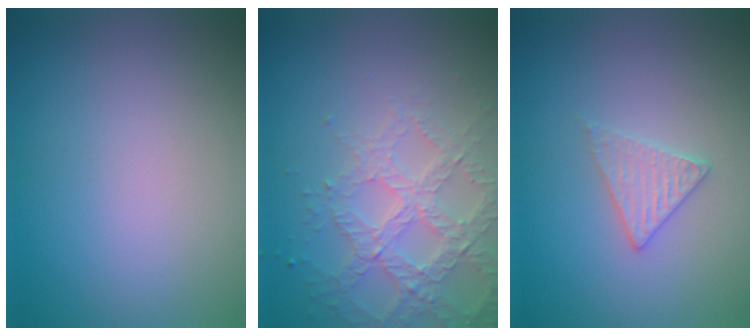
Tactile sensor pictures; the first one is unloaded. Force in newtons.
{"total": 4.1, "press": 4.0, "slide": 0.9}
{"total": 2.1, "press": 2.1, "slide": 0.3}